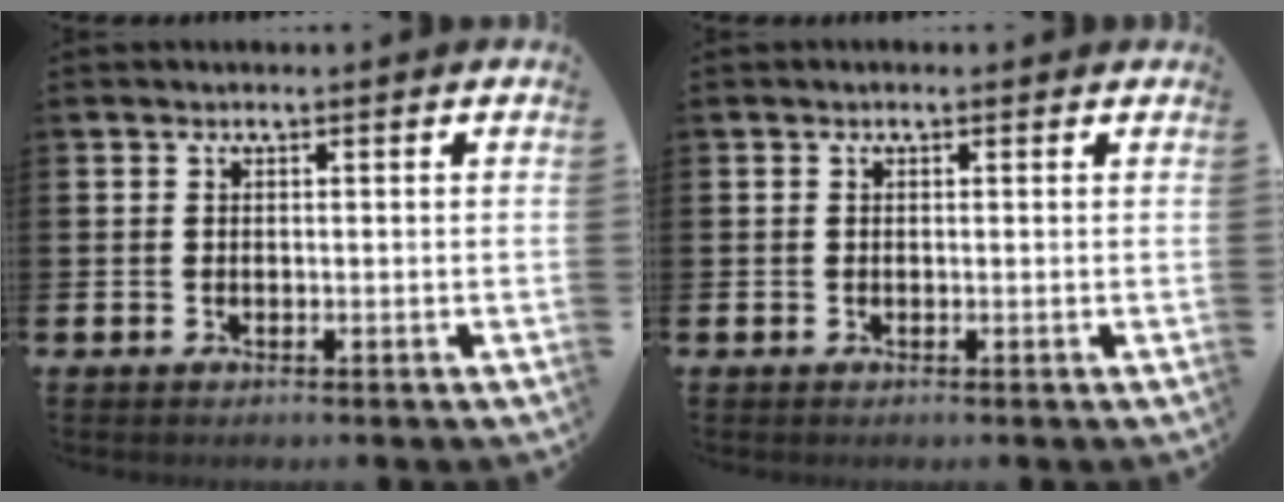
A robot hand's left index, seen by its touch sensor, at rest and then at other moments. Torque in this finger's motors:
{"motor_torque": [0.68, -0.76, 0.09, 0.05]}